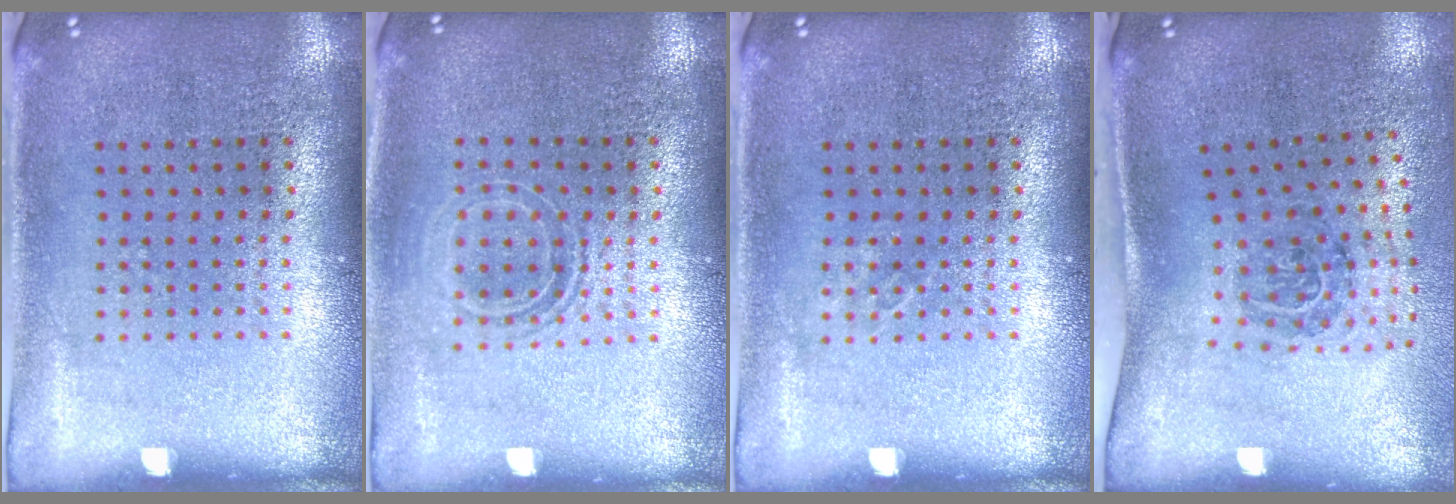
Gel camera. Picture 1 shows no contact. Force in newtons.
{"total": 1.5, "press": 1.2, "slide": 0.9}
{"total": 0.6, "press": 0.6, "slide": 0.1}
{"total": 1.9, "press": 1.2, "slide": 1.4}